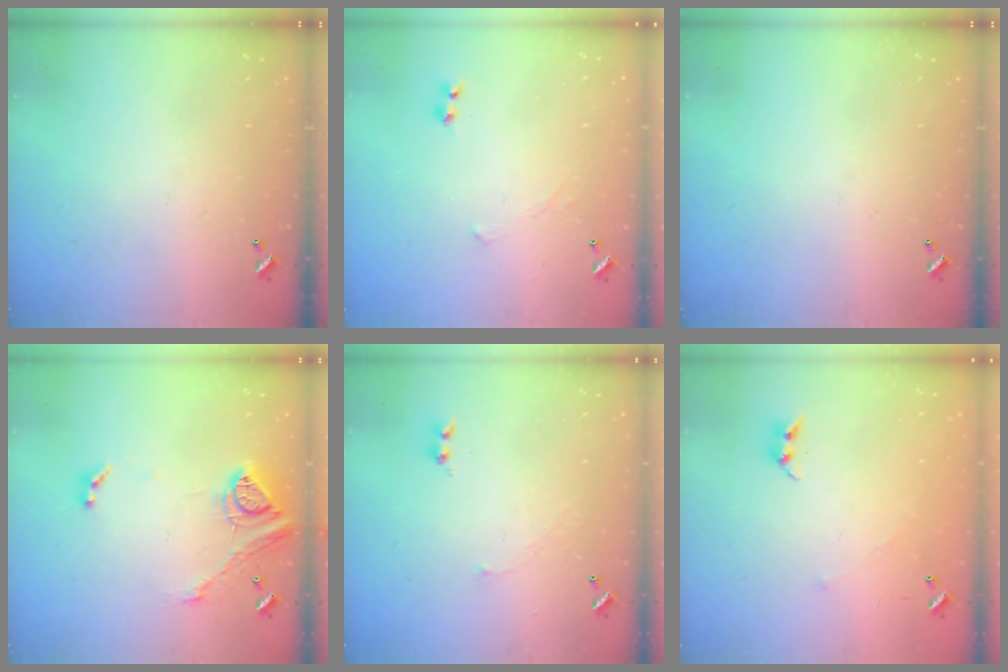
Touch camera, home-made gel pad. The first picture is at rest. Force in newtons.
{"total": 2.3, "press": 2.3, "slide": 0.2}
{"total": 0.0}
{"total": 14.9, "press": 14.8, "slide": 1.7}
{"total": 2.6, "press": 2.6, "slide": 0.6}
{"total": 5.5, "press": 5.5, "slide": 0.7}